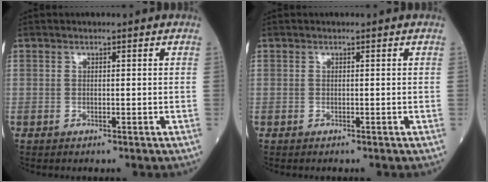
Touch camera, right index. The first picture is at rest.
{"total": 0.0}